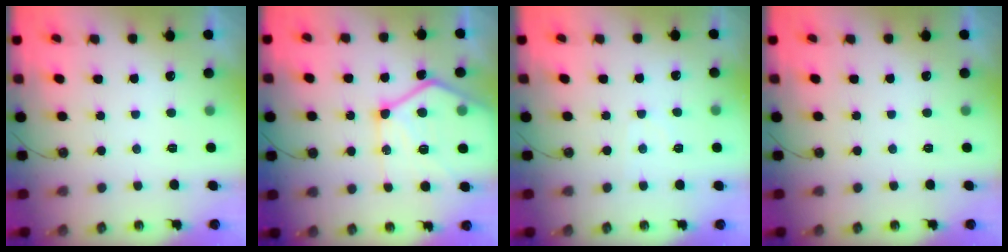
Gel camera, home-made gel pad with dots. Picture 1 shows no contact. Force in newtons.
{"total": 18.3, "press": 18.3, "slide": 1.6}
{"total": 3.3, "press": 3.3, "slide": 0.5}
{"total": 0.0}